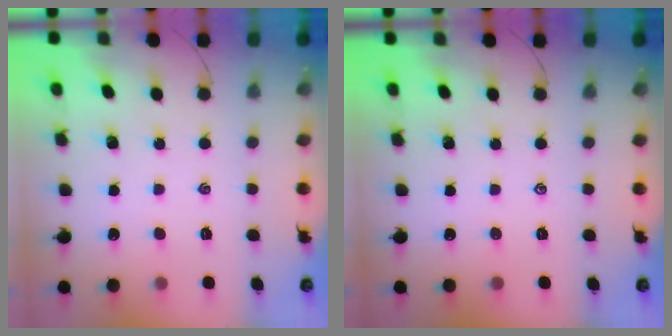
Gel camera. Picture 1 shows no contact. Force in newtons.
{"total": 0.0}